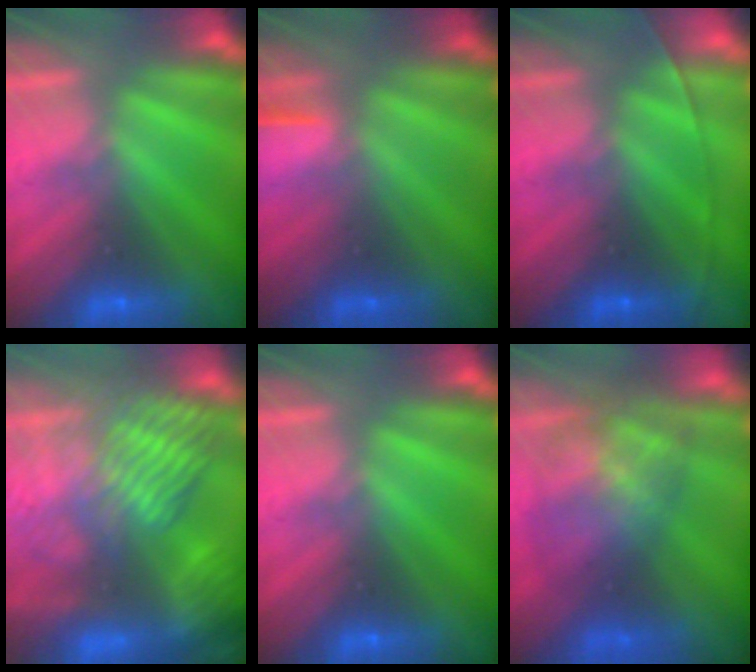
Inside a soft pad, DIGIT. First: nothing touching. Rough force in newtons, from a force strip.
{"total": 1.4}
{"total": 1.5}
{"total": 6.1}
{"total": 0.0}
{"total": 5.9}